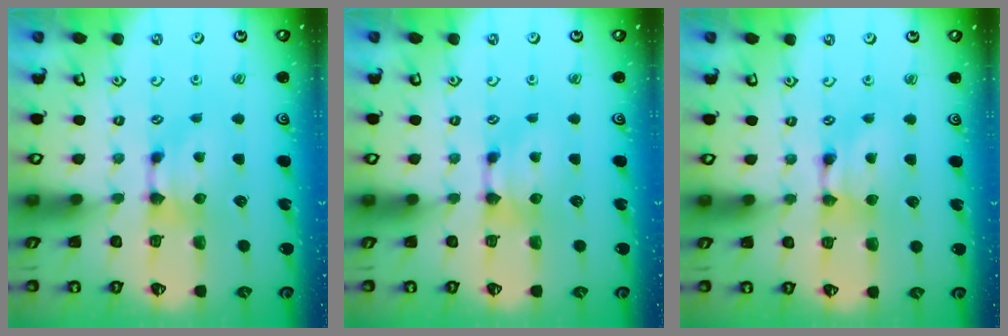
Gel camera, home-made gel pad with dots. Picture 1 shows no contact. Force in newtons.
{"total": 0.0}
{"total": 1.6, "press": 1.6, "slide": 0.2}